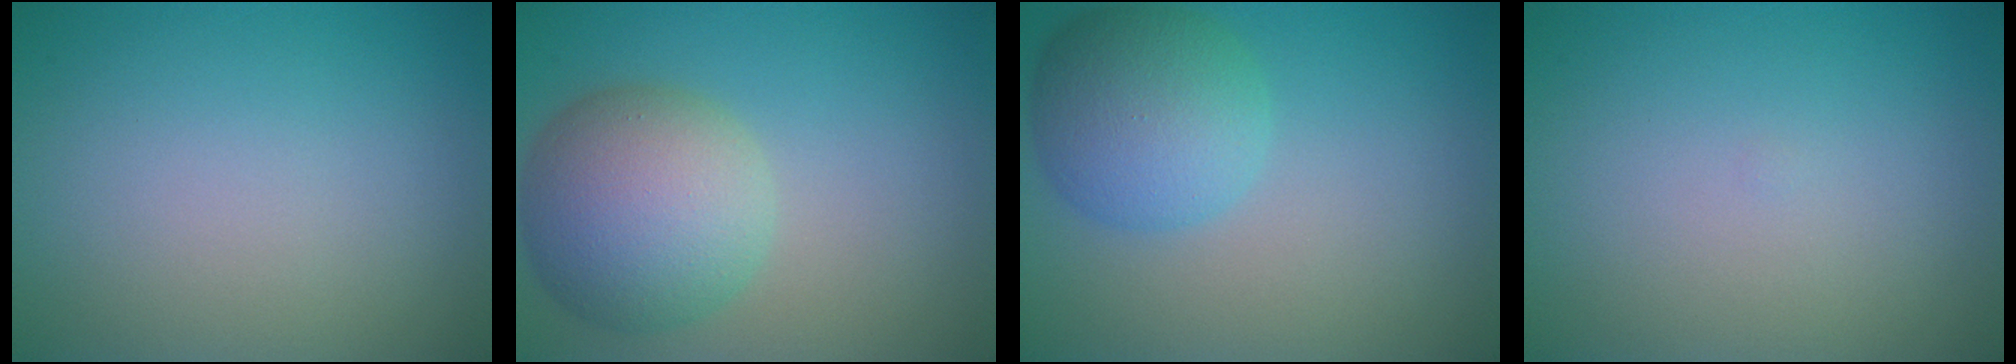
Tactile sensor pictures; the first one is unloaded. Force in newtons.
{"total": 7.7, "press": 7.7, "slide": 0.4}
{"total": 5.6, "press": 5.6, "slide": 0.2}
{"total": 0.0}